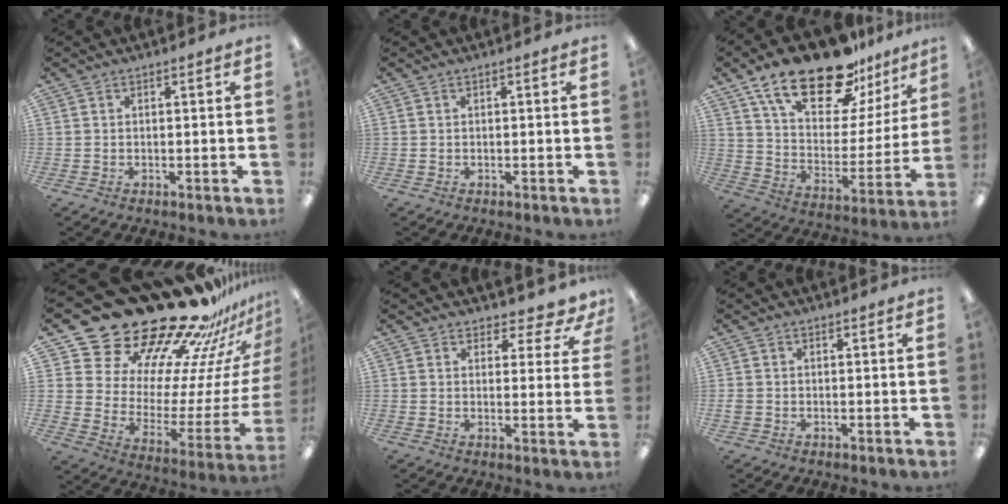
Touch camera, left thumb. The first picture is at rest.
{"total": 0.0}
{"total": 23.5, "force": [16.8, 9.6, 13.2], "torque": [-0.220, -0.104, 0.293]}
{"total": 29.4, "force": [25.2, 11.2, 10.0], "torque": [-0.133, -0.231, 0.466]}
{"total": 5.0, "force": [3.9, 2.4, 2.0], "torque": [-0.021, -0.031, 0.066]}
{"total": 1.2, "force": [-0.1, 1.2, 0.5], "torque": [-0.009, 0.004, -0.002]}